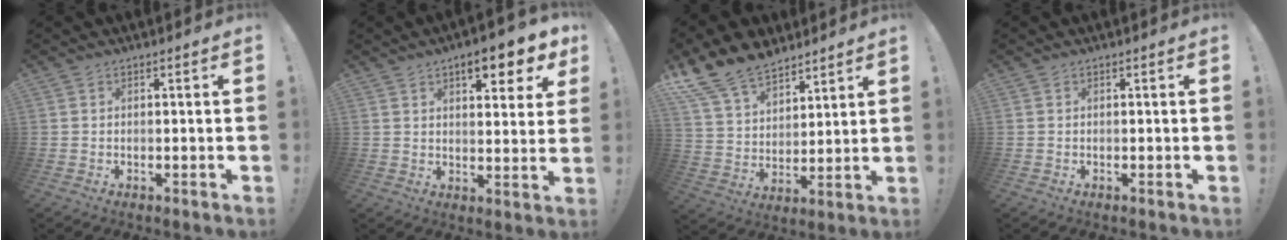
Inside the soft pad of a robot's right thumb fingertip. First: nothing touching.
{"total": 9.0, "force": [5.1, 2.8, 6.8], "torque": [-0.084, -0.025, 0.083]}
{"total": 15.0, "force": [11.8, 7.6, 5.3], "torque": [-0.109, -0.081, 0.226]}
{"total": 0.0}